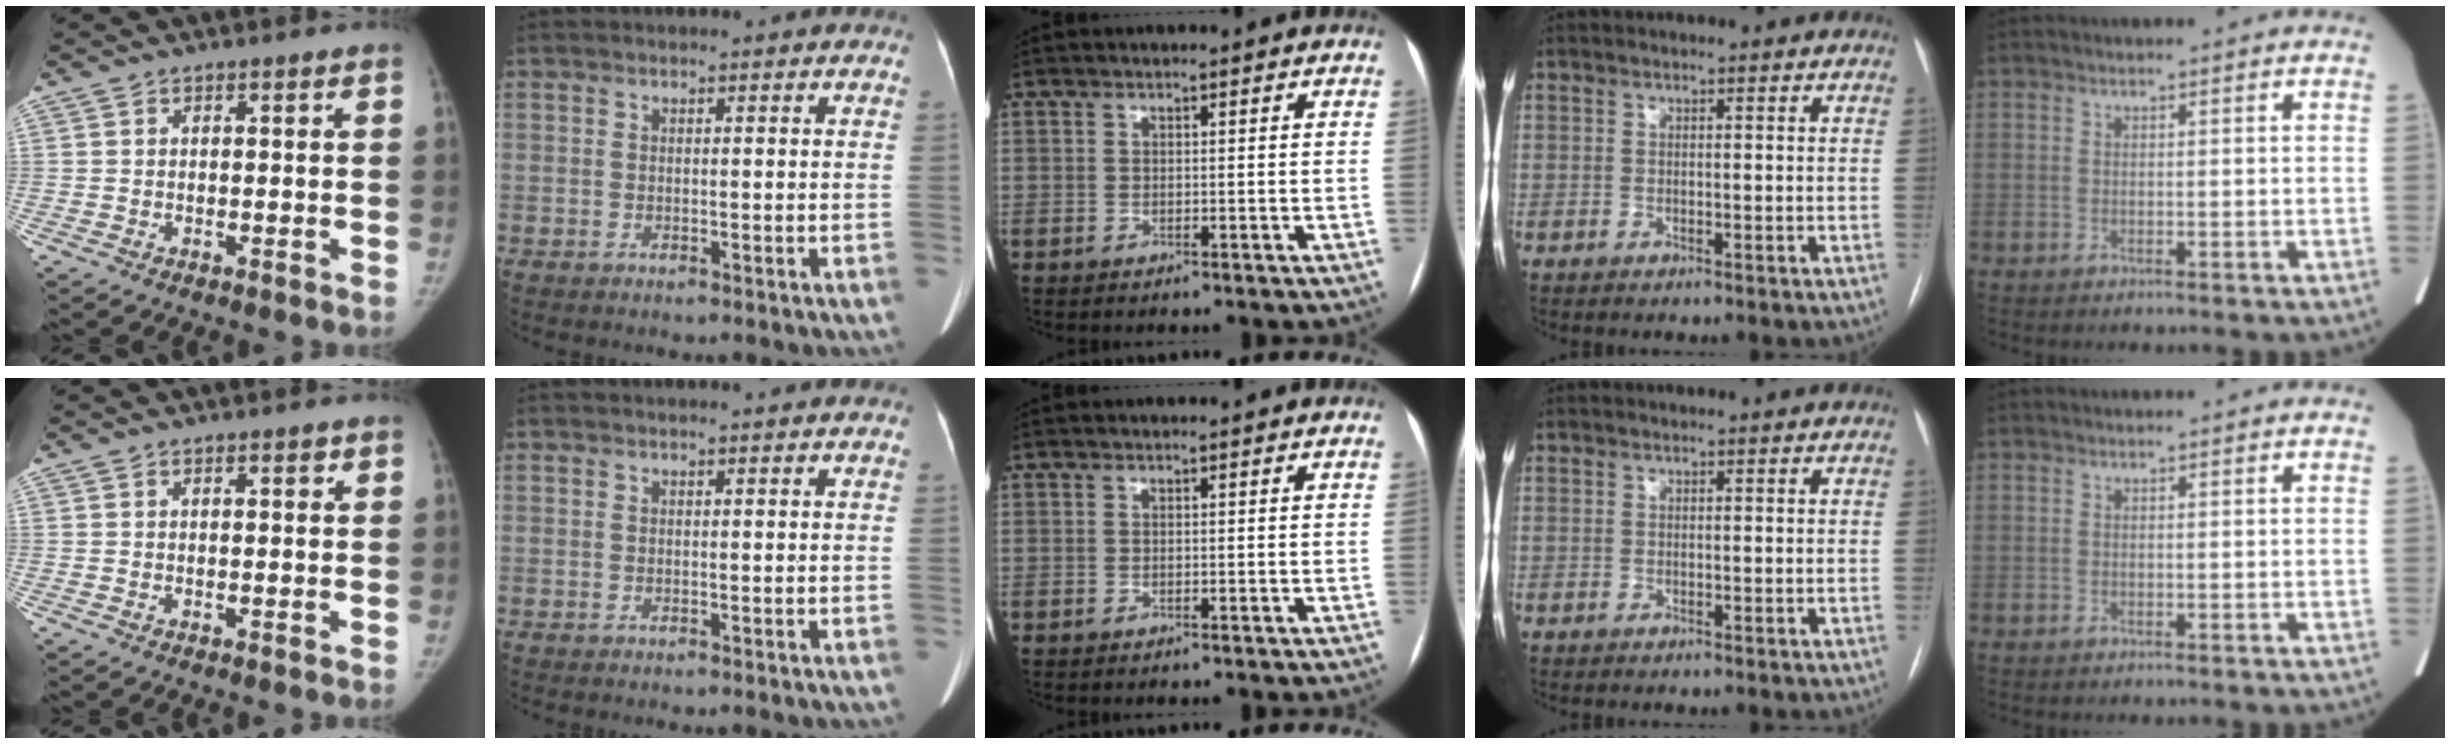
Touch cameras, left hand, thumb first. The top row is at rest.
{"thumb": {"total": 1.3, "force": [0.8, 0.4, 0.9], "torque": [-0.009, -0.001, 0.010]}, "index": {"total": 1.1, "force": [1.0, -0.1, 0.5], "torque": [-0.009, 0.011, 0.014]}}